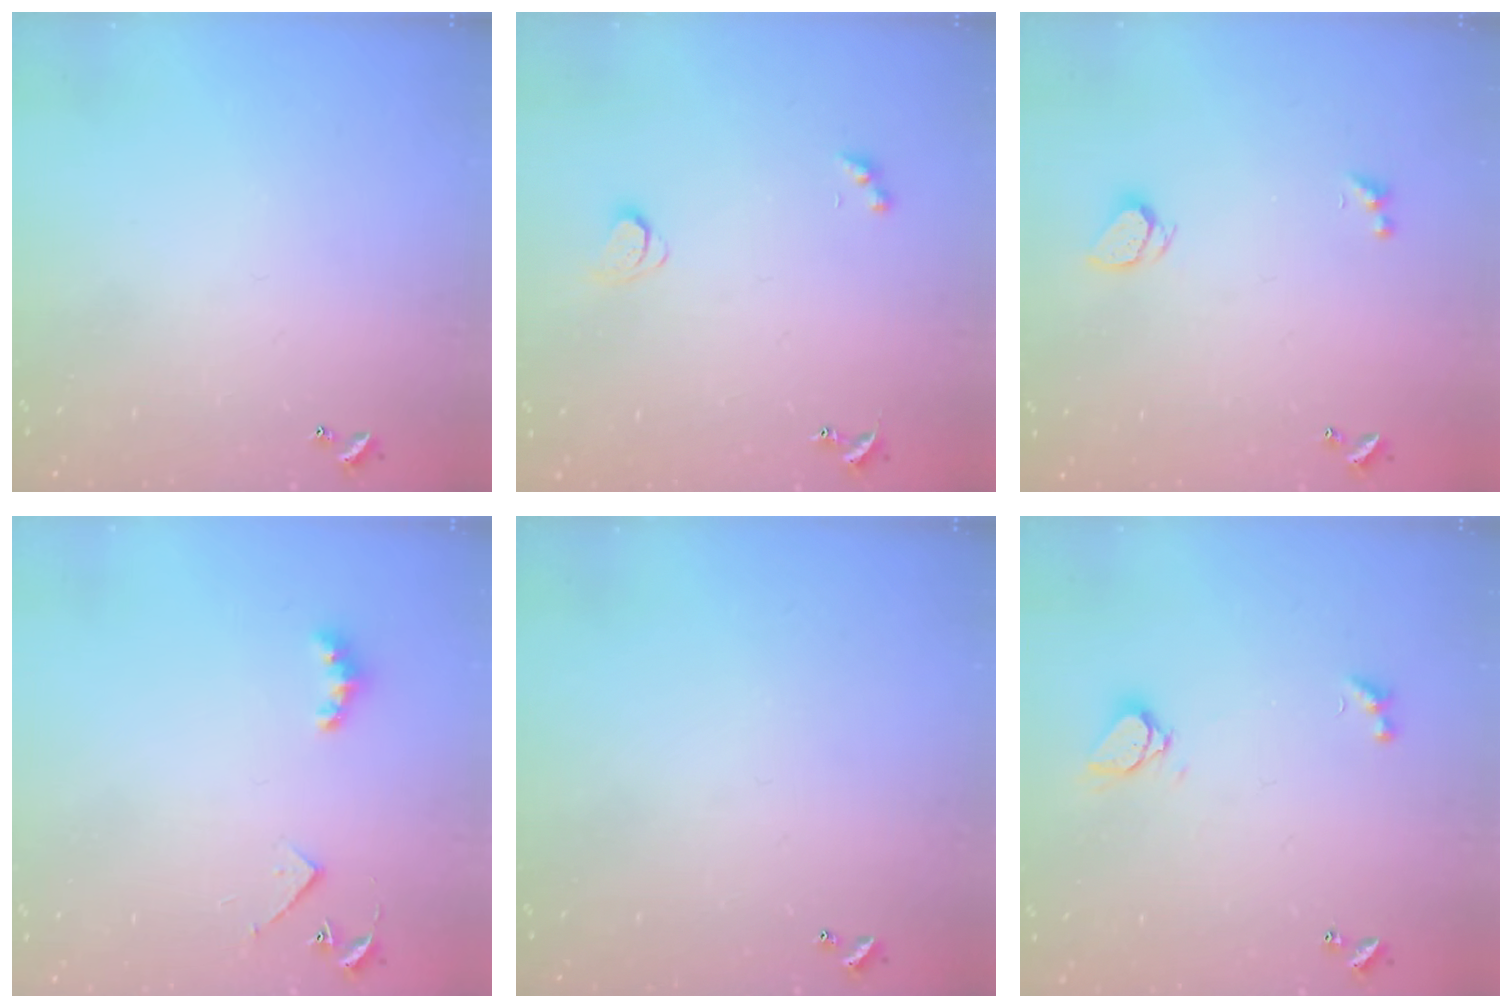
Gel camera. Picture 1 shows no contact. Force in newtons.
{"total": 1.7, "press": 1.7, "slide": 0.3}
{"total": 1.9, "press": 1.8, "slide": 0.4}
{"total": 4.5, "press": 4.4, "slide": 0.7}
{"total": 0.0}
{"total": 2.1, "press": 2.0, "slide": 0.5}